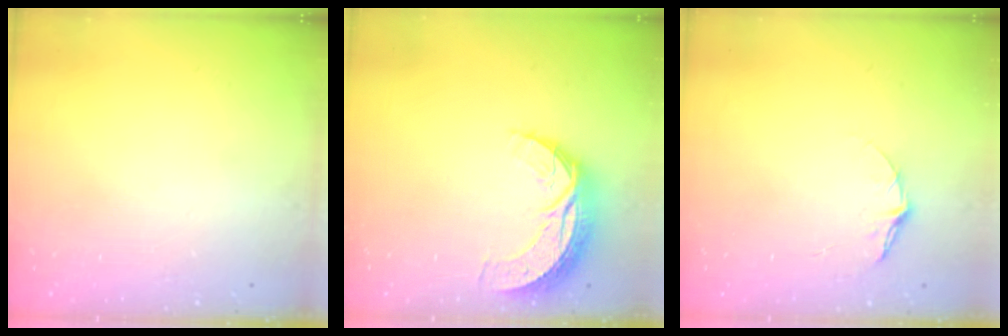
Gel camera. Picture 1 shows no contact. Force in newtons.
{"total": 8.9, "press": 8.9, "slide": 0.6}
{"total": 5.8, "press": 5.8, "slide": 0.5}